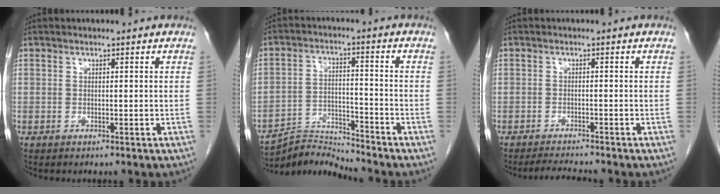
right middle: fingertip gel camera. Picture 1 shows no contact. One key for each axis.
{"total": 7.0, "fx": -6.7, "fy": -1.3, "fz": -1.5, "tx": 0.019, "ty": 0.008, "tz": -0.122}
{"total": 3.2, "fx": -3.0, "fy": -0.4, "fz": 0.9, "tx": -0.018, "ty": -0.015, "tz": -0.049}